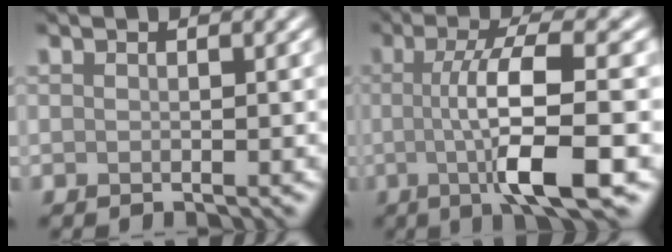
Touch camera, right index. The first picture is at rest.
{"total": 8.0, "force": [-1.1, 1.6, 7.7], "torque": [-0.124, 0.000, -0.023]}